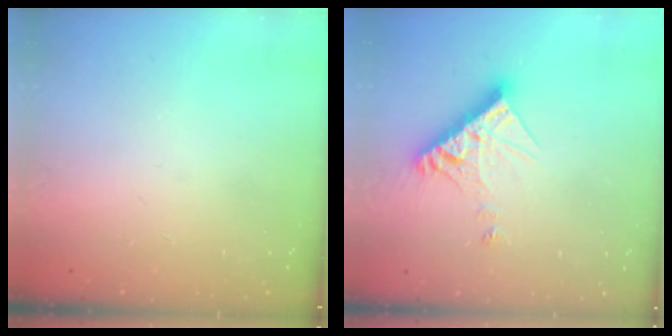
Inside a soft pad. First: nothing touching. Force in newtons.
{"total": 11.6, "press": 11.5, "slide": 1.1}